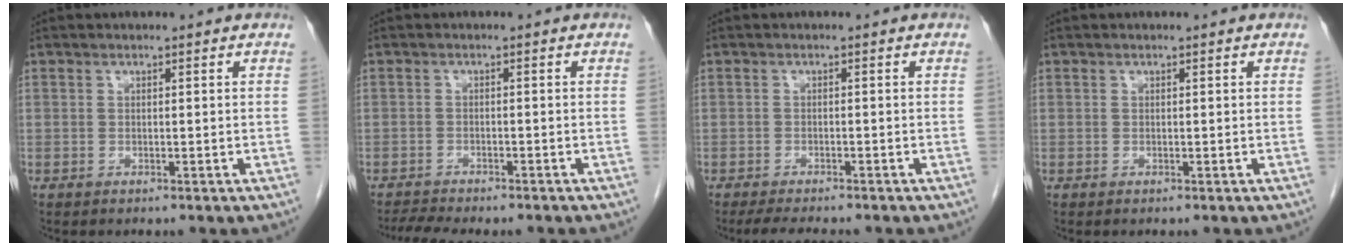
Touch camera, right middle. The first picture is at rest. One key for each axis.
{"total": 5.7, "fx": -5.3, "fy": 0.8, "fz": 2.2, "tx": -0.030, "ty": -0.005, "tz": -0.078}
{"total": 5.4, "fx": -4.6, "fy": 1.0, "fz": 2.6, "tx": -0.038, "ty": -0.010, "tz": -0.067}
{"total": 0.0}